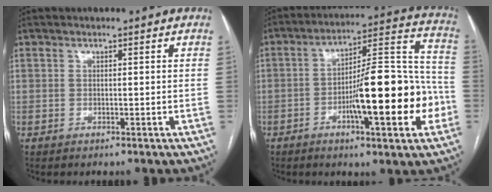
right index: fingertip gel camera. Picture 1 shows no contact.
{"total": 18.8, "force": [-5.1, 3.4, 17.8], "torque": [-0.268, 0.019, -0.073]}